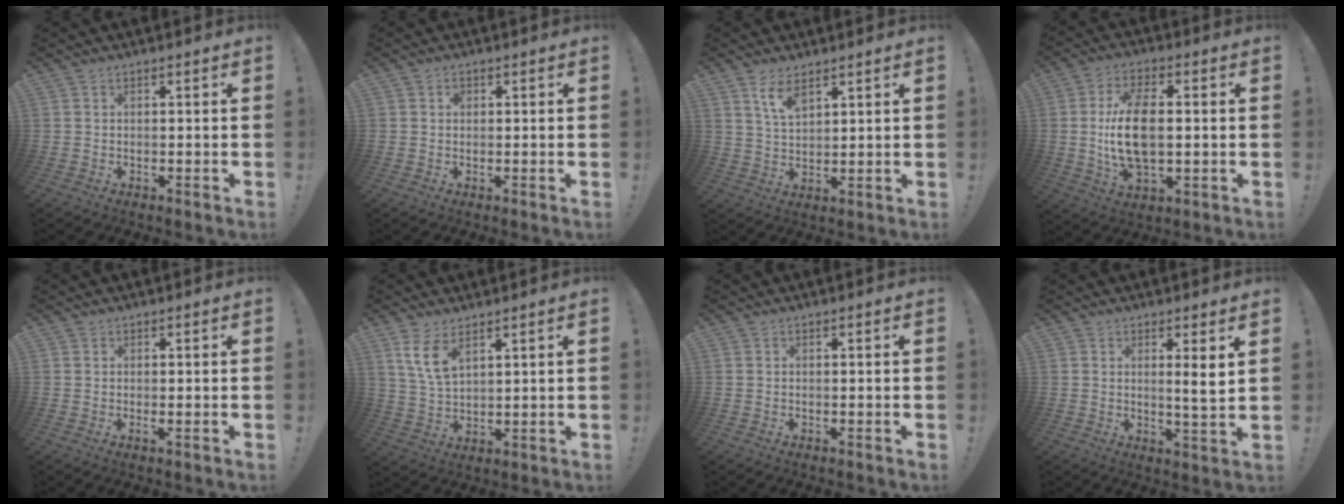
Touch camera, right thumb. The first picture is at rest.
{"total": 1.1, "force": [0.3, 1.0, 0.3], "torque": [-0.001, 0.002, 0.003]}
{"total": 6.3, "force": [4.2, 2.6, 3.8], "torque": [-0.071, -0.019, 0.077]}
{"total": 13.6, "force": [0.3, 7.4, 11.4], "torque": [-0.217, -0.005, 0.001]}
{"total": 0.6, "force": [0.3, 0.0, 0.6], "torque": [-0.006, -0.002, 0.004]}
{"total": 7.3, "force": [4.5, 3.1, 4.9], "torque": [-0.094, -0.018, 0.086]}
{"total": 0.0}
{"total": 5.2, "force": [2.1, -0.5, 4.7], "torque": [-0.069, -0.022, 0.028]}